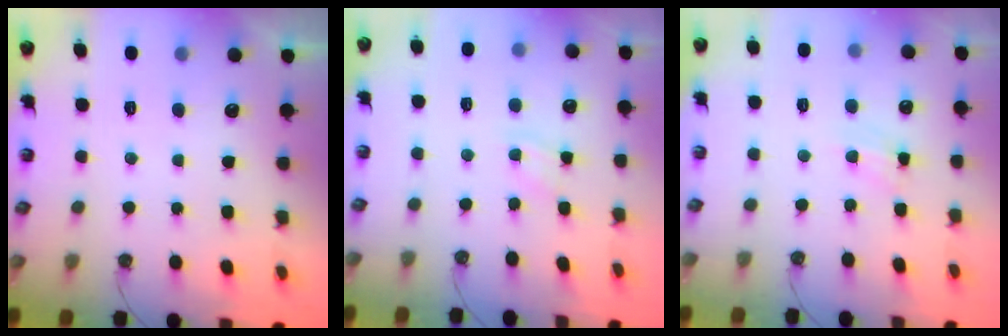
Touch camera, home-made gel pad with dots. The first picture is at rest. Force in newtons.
{"total": 3.6, "press": 3.6, "slide": 0.4}
{"total": 5.9, "press": 5.9, "slide": 0.4}